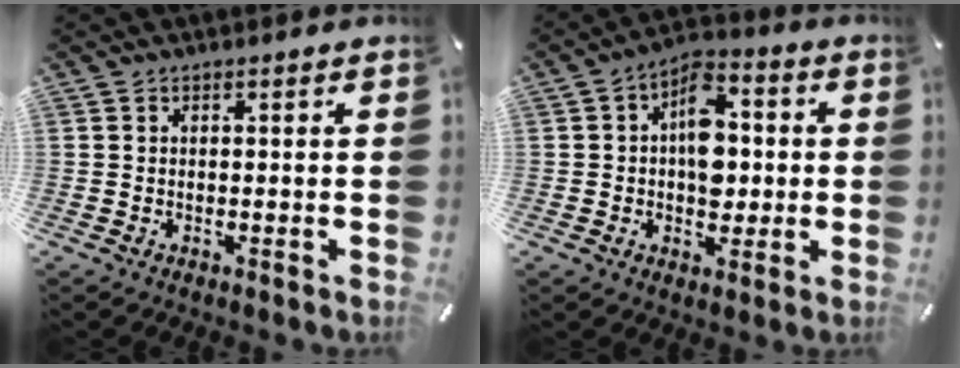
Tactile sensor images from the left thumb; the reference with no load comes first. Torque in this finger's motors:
{"motor_torque": [1.80, 1.75, 1.26, 0.06, 0.06]}